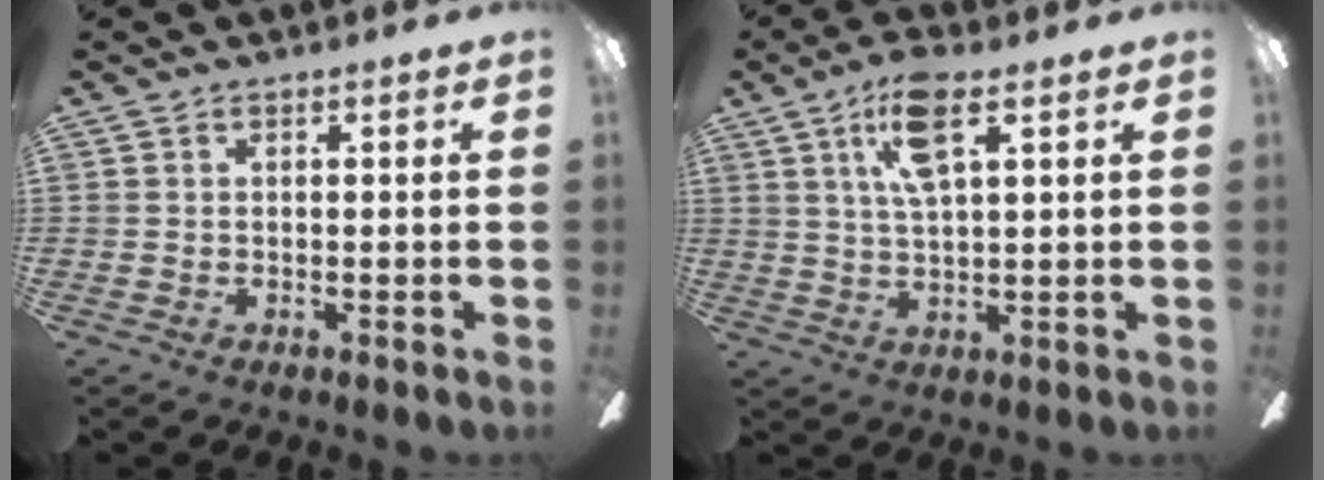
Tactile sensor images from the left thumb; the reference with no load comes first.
{"total": 9.7, "force": [5.1, 3.2, 7.6], "torque": [-0.142, 0.001, 0.087]}